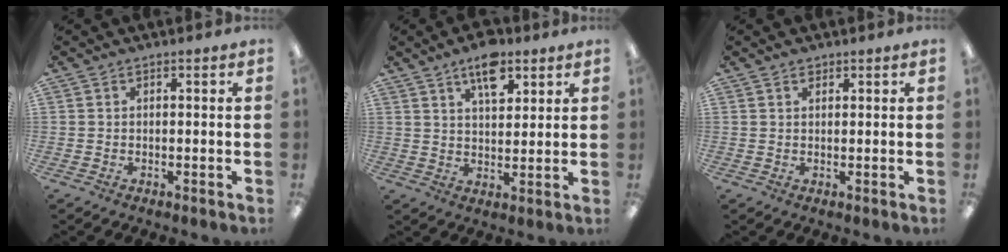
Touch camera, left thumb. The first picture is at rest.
{"total": 8.9, "force": [5.6, 4.4, 5.4], "torque": [-0.079, -0.021, 0.094]}
{"total": 1.4, "force": [1.1, 0.7, 0.5], "torque": [-0.004, -0.002, 0.020]}